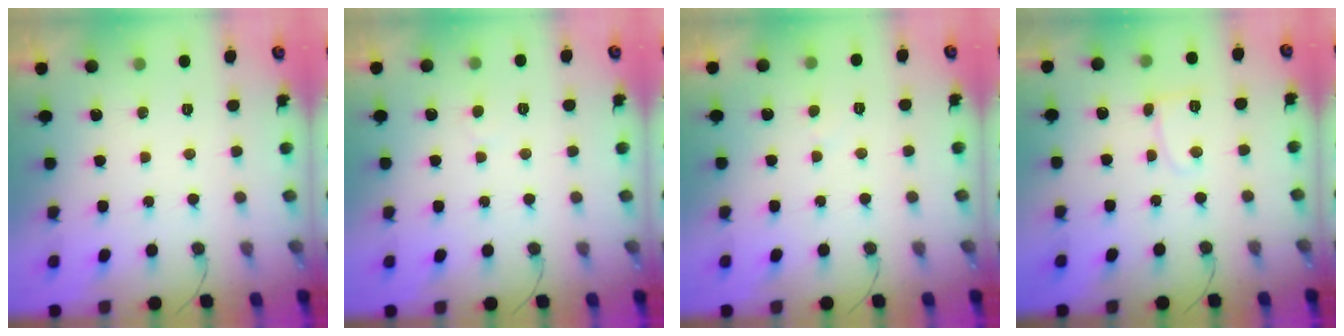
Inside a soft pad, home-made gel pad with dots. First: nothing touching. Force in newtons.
{"total": 2.7, "press": 2.7, "slide": 0.3}
{"total": 2.1, "press": 2.1, "slide": 0.2}
{"total": 5.0, "press": 4.9, "slide": 0.6}